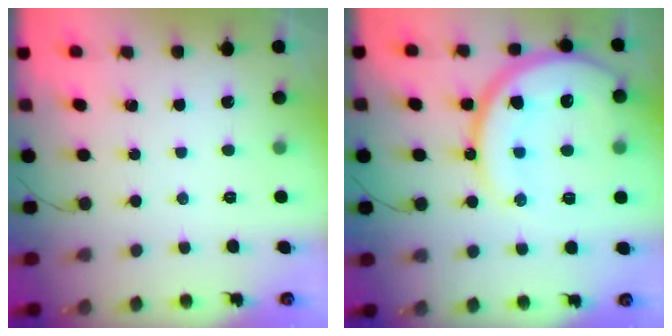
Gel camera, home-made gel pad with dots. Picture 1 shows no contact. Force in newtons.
{"total": 21.0, "press": 20.9, "slide": 2.2}